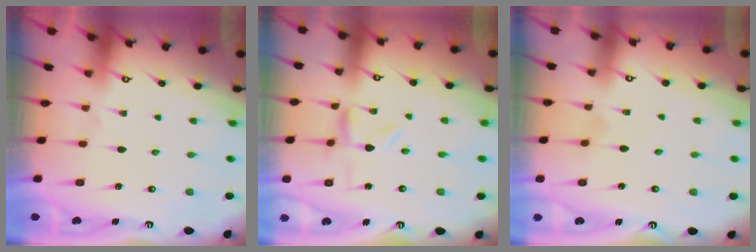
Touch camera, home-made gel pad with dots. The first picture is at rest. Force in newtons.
{"total": 1.4, "press": 1.4, "slide": 0.2}
{"total": 1.2, "press": 1.2, "slide": 0.2}